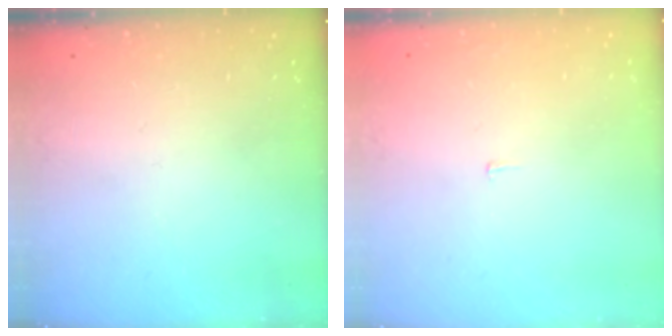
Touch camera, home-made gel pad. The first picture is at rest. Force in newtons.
{"total": 2.2, "press": 2.2, "slide": 0.1}